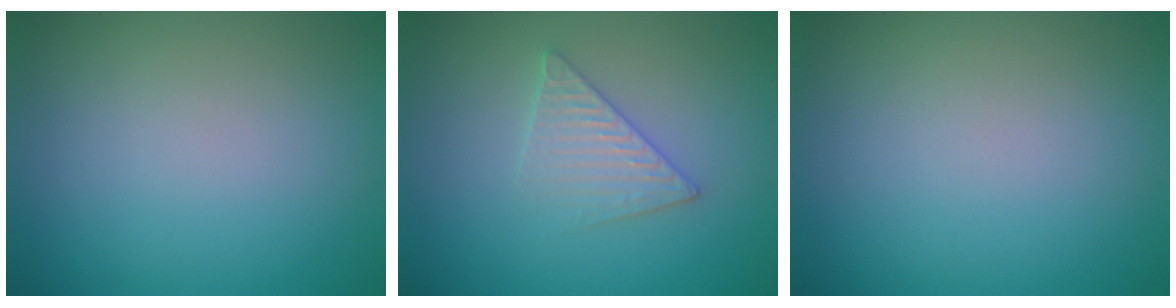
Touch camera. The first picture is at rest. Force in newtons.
{"total": 2.6, "press": 2.6, "slide": 0.3}
{"total": 0.0}